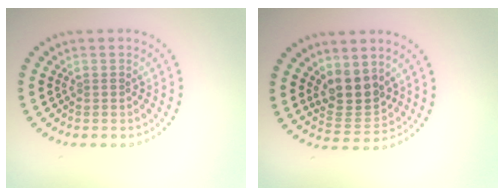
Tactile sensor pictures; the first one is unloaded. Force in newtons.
{"total": 3.7, "press": 3.3, "slide": 1.7}